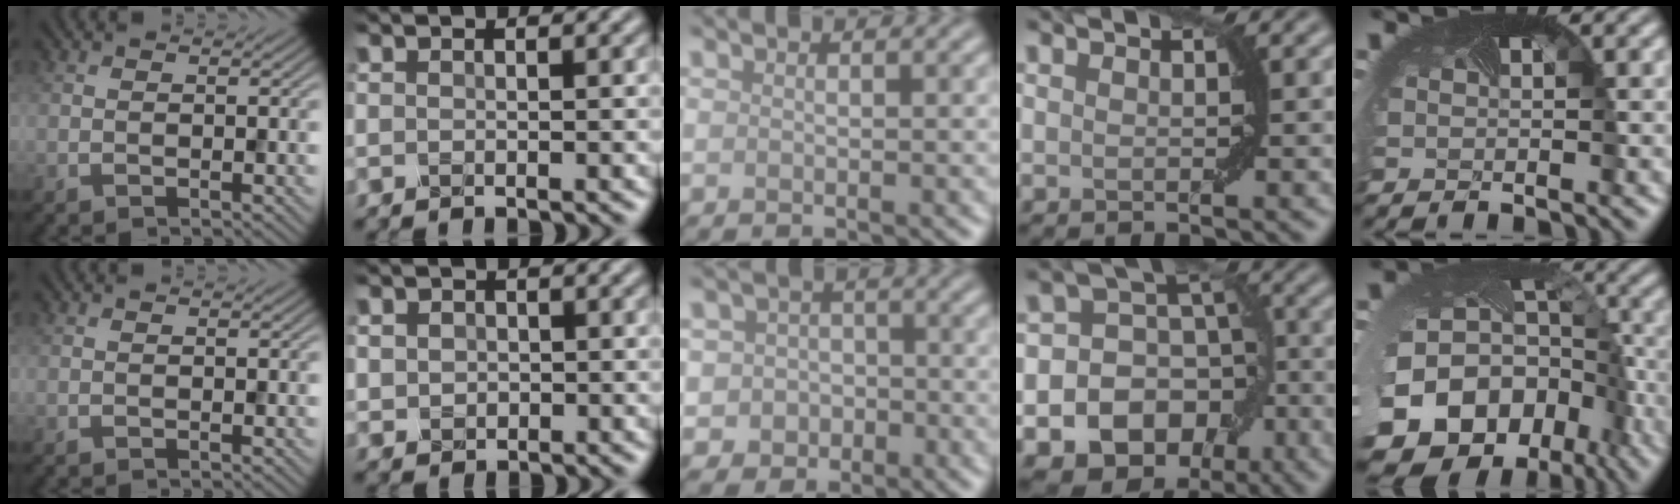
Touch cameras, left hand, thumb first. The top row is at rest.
{"index": {"total": 1.6, "force": [0.2, 1.4, 0.6], "torque": [-0.010, -0.004, 0.004]}, "middle": {"total": 3.4, "force": [-0.7, 3.2, 1.0], "torque": [0.002, -0.003, -0.023]}, "ring": {"total": 15.1, "force": [-6.9, 12.6, 4.5], "torque": [-0.058, -0.030, -0.118]}, "little": {"total": 20.0, "force": [-9.9, 14.8, 9.1], "torque": [-0.200, -0.065, -0.123]}}